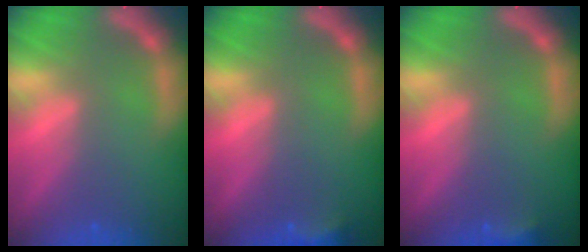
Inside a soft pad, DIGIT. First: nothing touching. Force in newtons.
{"total": 2.4}
{"total": 1.9}